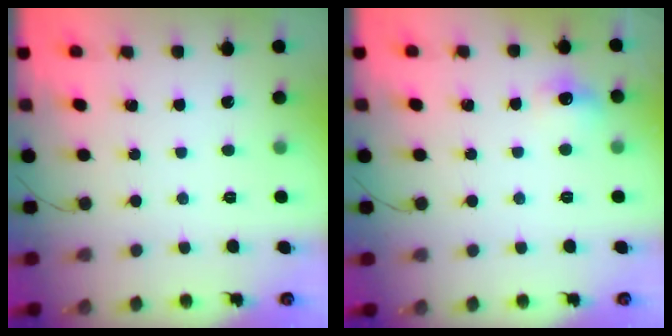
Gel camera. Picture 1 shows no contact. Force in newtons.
{"total": 6.3, "press": 6.3, "slide": 0.9}